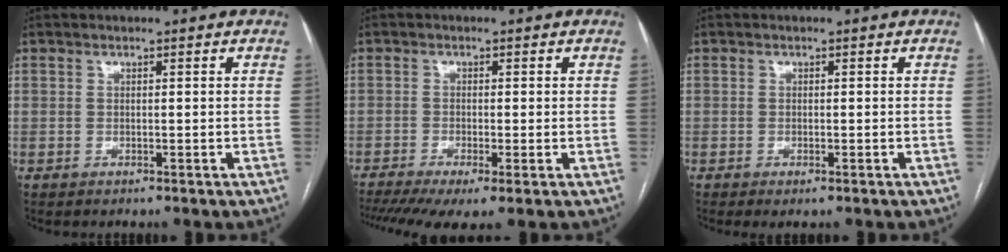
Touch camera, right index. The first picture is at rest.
{"total": 8.3, "force": [-5.1, 1.9, 6.3], "torque": [-0.115, -0.013, -0.088]}
{"total": 1.3, "force": [-0.7, 0.2, 1.1], "torque": [-0.017, -0.004, -0.009]}